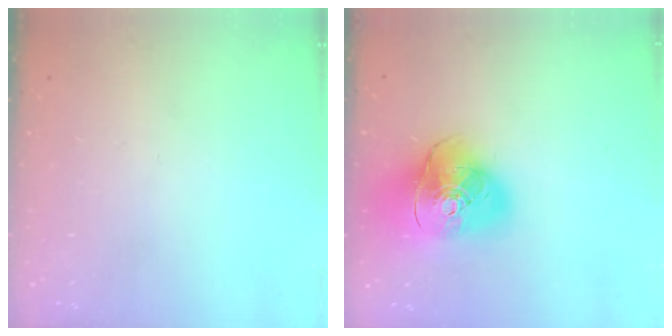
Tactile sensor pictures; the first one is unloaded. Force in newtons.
{"total": 19.4, "press": 19.2, "slide": 2.5}